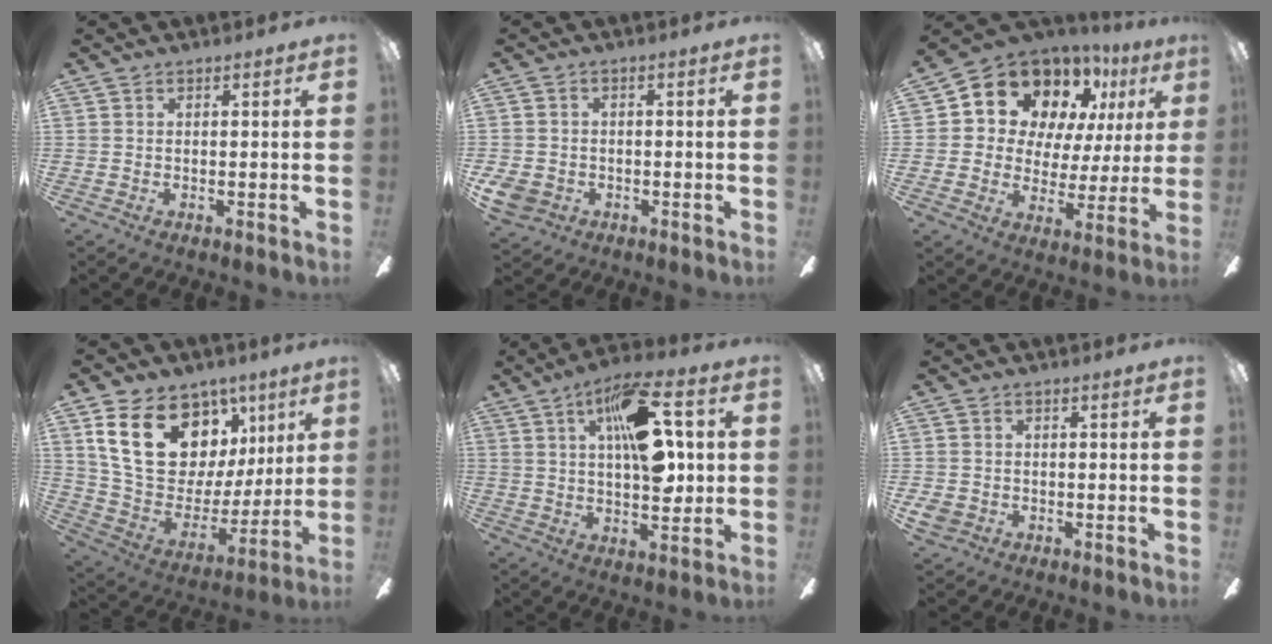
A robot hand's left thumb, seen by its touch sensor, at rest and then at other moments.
{"total": 4.7, "force": [-2.1, 3.7, 1.9], "torque": [-0.057, 0.008, -0.042]}
{"total": 13.8, "force": [10.0, 8.1, 5.0], "torque": [-0.097, -0.069, 0.184]}
{"total": 23.9, "force": [11.3, 16.3, 13.4], "torque": [-0.249, -0.046, 0.213]}
{"total": 17.6, "force": [5.3, 8.0, 14.7], "torque": [-0.220, -0.006, 0.086]}
{"total": 3.0, "force": [-1.2, 2.5, 1.2], "torque": [-0.033, 0.003, -0.026]}